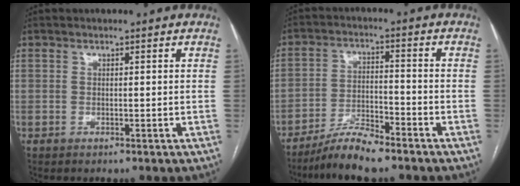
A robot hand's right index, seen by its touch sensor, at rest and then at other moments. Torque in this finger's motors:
{"motor_torque": [0.98, -0.81, 0.47, 0.10]}